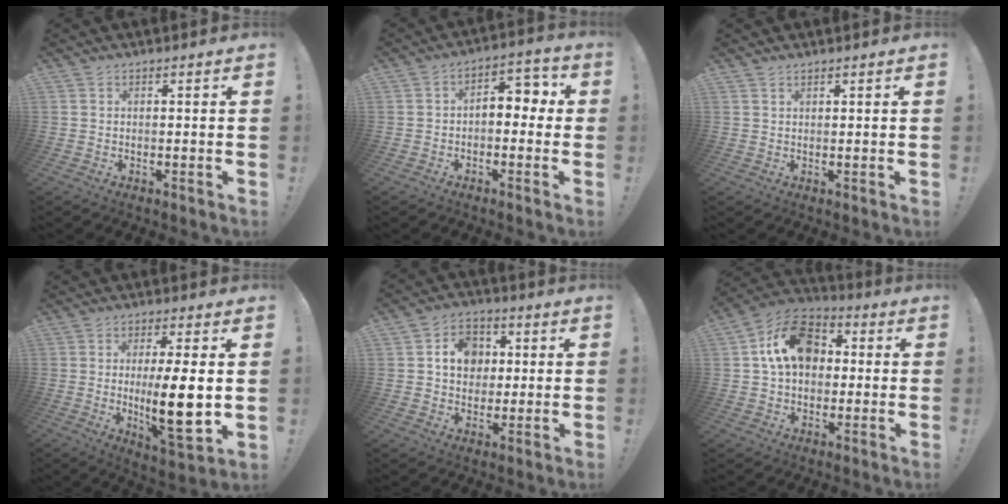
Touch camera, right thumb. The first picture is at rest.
{"total": 7.0, "force": [-0.1, 4.6, 5.4], "torque": [-0.067, 0.004, -0.003]}
{"total": 0.9, "force": [0.8, 0.3, 0.2], "torque": [-0.004, -0.001, 0.016]}
{"total": 14.4, "force": [-0.2, 3.4, 13.9], "torque": [-0.224, -0.016, -0.005]}
{"total": 10.8, "force": [2.4, 9.4, 4.9], "torque": [-0.065, -0.001, 0.050]}
{"total": 16.6, "force": [4.0, 12.1, 10.6], "torque": [-0.163, 0.010, 0.075]}